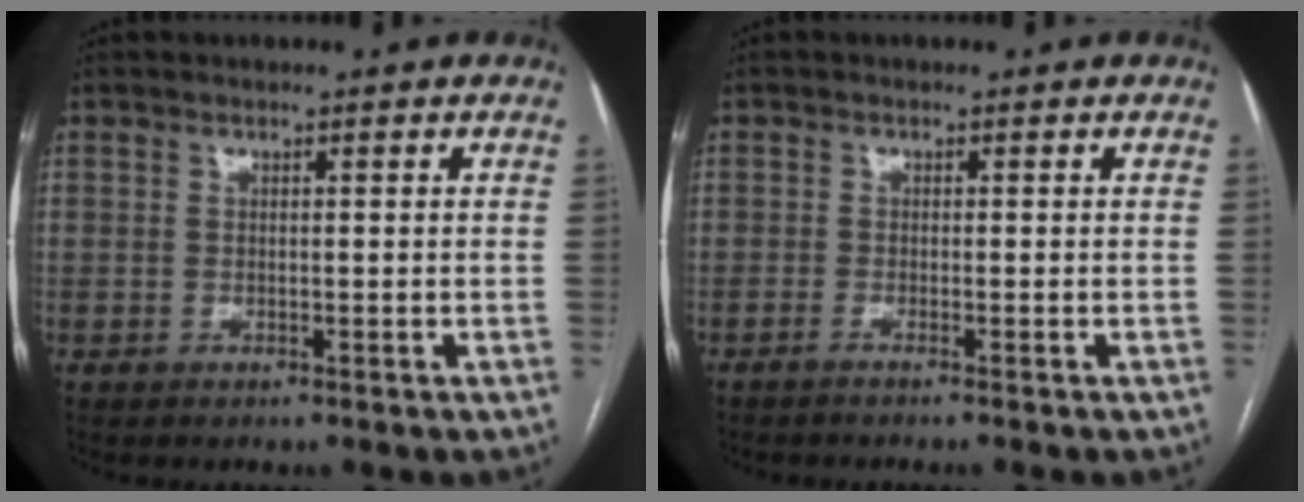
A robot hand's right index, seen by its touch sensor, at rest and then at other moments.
{"total": 1.3, "force": [-1.1, -0.4, 0.6], "torque": [-0.005, 0.004, -0.020]}